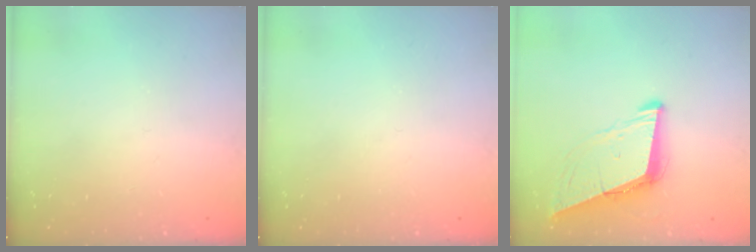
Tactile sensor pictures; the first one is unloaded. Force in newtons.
{"total": 0.0}
{"total": 8.9, "press": 8.1, "slide": 3.6}